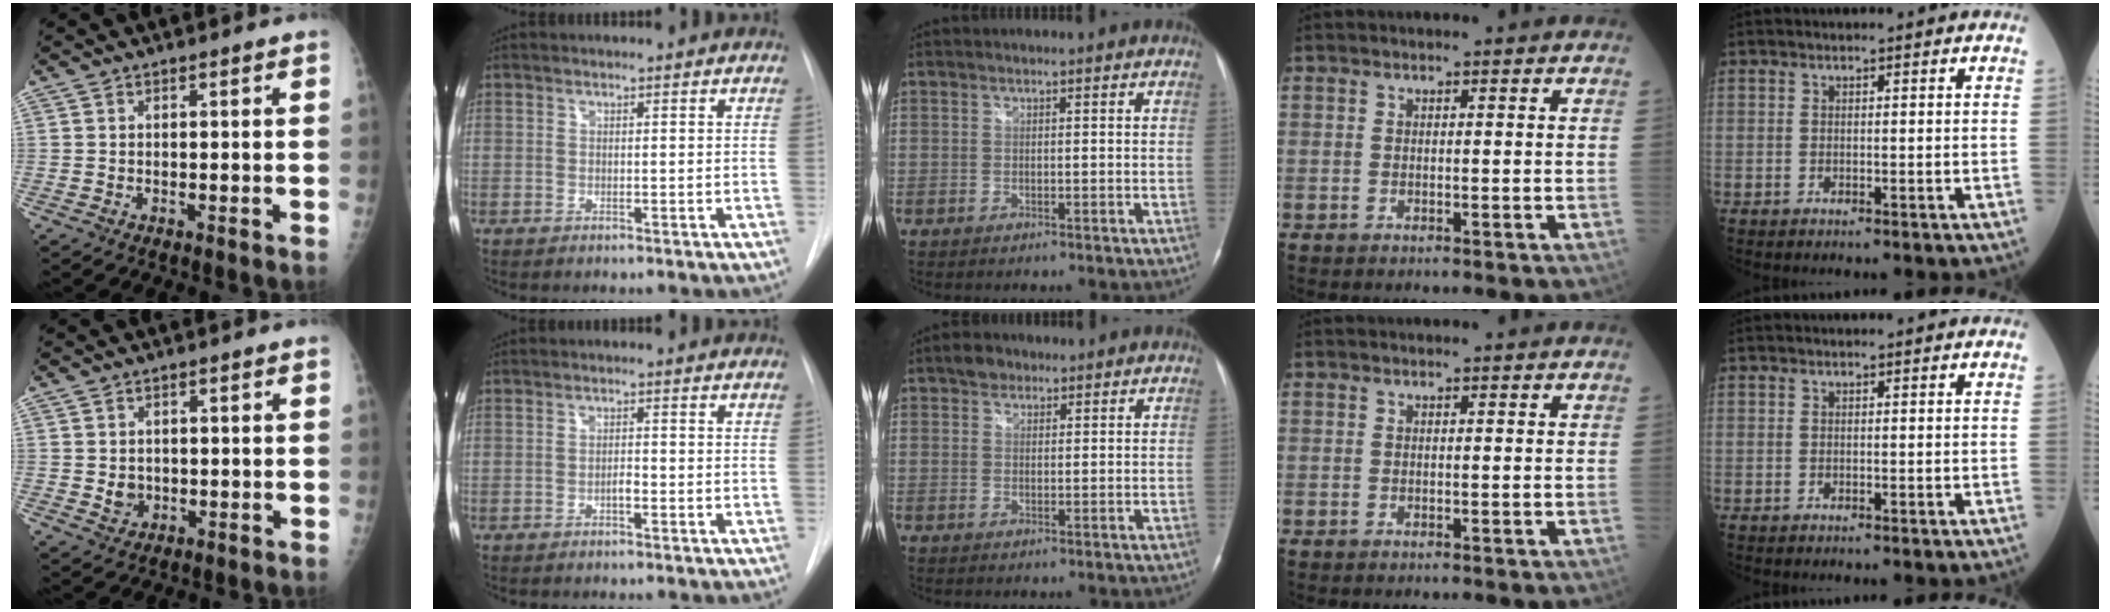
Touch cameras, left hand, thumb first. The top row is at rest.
{"thumb": {"total": 2.8, "force": [-0.1, 2.5, 1.3], "torque": [-0.009, 0.000, 0.007]}, "index": {"total": 1.3, "force": [-0.7, 0.4, 1.0], "torque": [-0.017, 0.002, -0.012]}, "middle": {"total": 2.4, "force": [1.6, 1.6, 0.7], "torque": [-0.014, 0.007, 0.026]}}